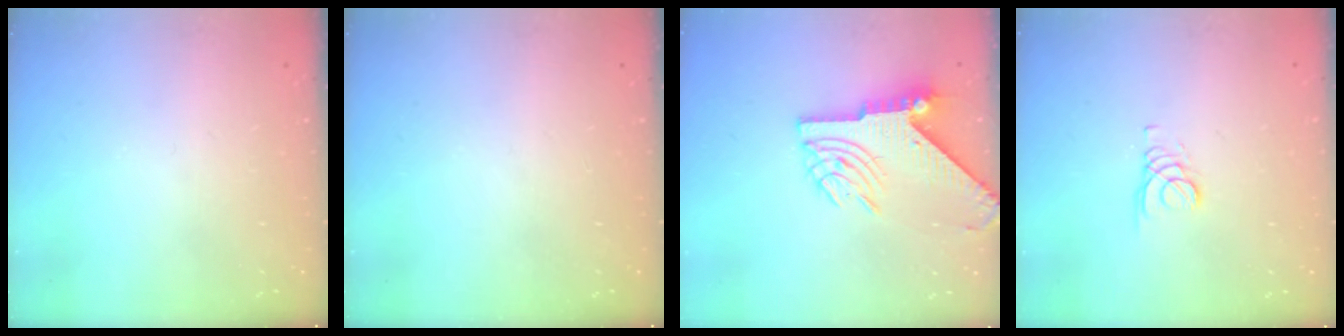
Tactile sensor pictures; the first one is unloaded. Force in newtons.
{"total": 0.0}
{"total": 9.8, "press": 9.7, "slide": 1.3}
{"total": 1.6, "press": 1.6, "slide": 0.2}